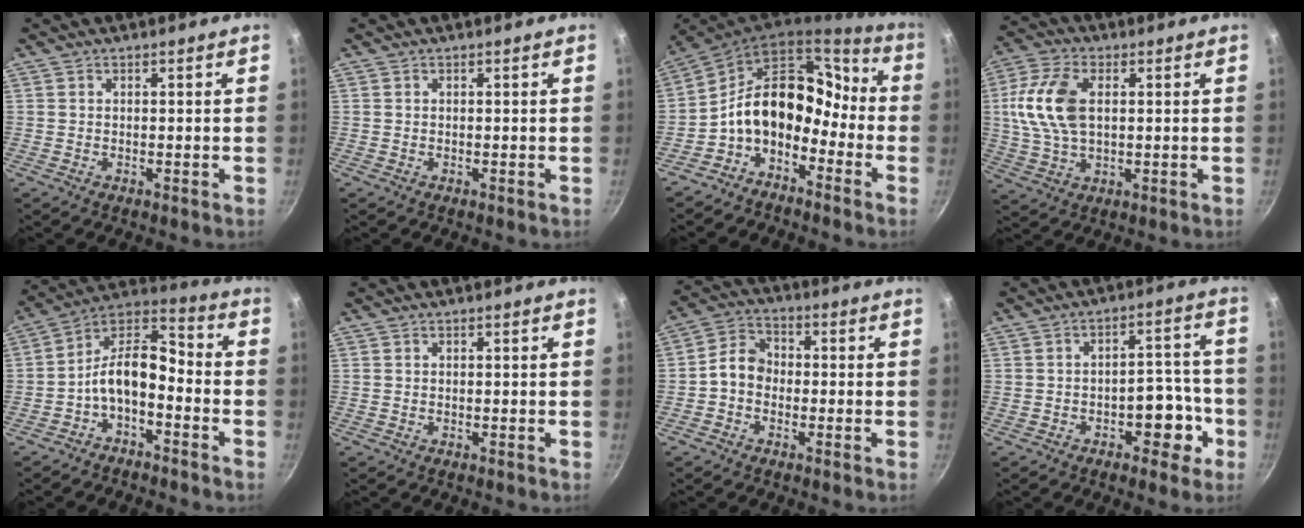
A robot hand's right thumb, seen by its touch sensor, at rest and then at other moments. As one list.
[{"total": 0.0}, {"total": 14.9, "force": [-5.2, 10.3, 9.3], "torque": [-0.112, 0.087, -0.117]}, {"total": 12.8, "force": [2.0, 7.5, 10.2], "torque": [-0.198, 0.010, 0.032]}, {"total": 11.3, "force": [-4.2, 5.9, 8.6], "torque": [-0.152, 0.069, -0.088]}, {"total": 0.0}, {"total": 6.1, "force": [-1.1, 4.9, 3.6], "torque": [-0.043, 0.025, -0.038]}, {"total": 8.4, "force": [-3.6, 4.9, 5.8], "torque": [-0.033, 0.048, -0.039]}]